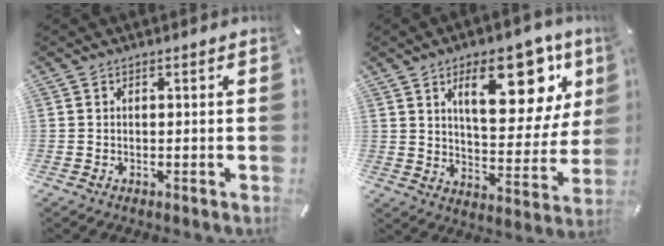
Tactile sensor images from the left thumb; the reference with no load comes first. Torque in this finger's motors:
{"motor_torque": [1.00, 1.63, 1.42, -1.35, 0.49]}